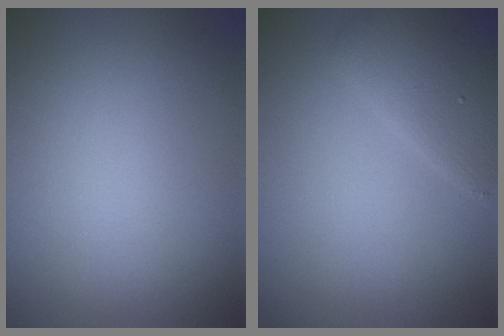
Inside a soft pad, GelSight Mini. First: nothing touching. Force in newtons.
{"total": 3.9, "press": 3.9, "slide": 0.1}